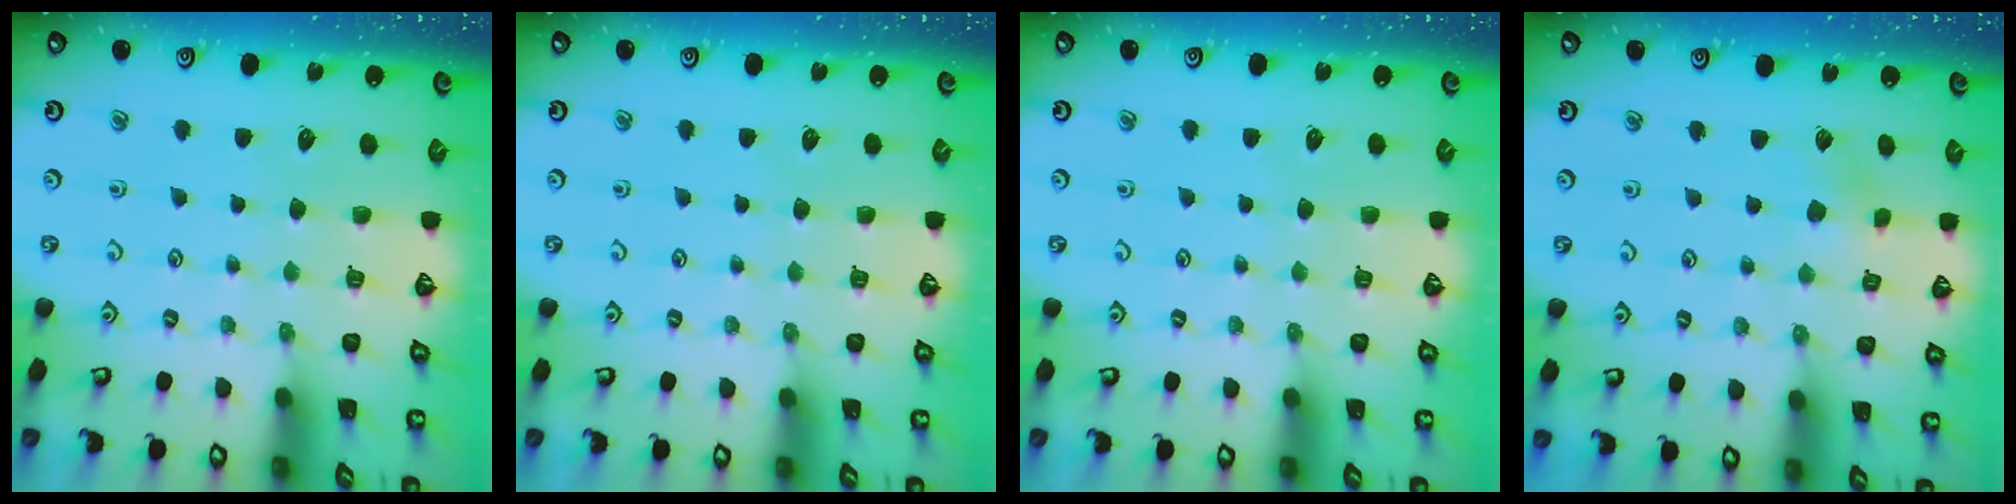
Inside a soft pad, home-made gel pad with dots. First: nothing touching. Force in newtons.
{"total": 0.0}
{"total": 0.0}
{"total": 2.7, "press": 2.7, "slide": 0.3}